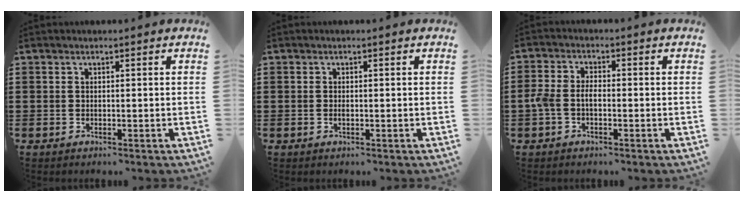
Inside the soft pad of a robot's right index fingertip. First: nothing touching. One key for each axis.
{"total": 0.6, "fx": -0.1, "fy": 0.1, "fz": 0.5, "tx": -0.012, "ty": -0.004, "tz": 0.000}
{"total": 3.3, "fx": -1.0, "fy": 1.8, "fz": 2.6, "tx": -0.069, "ty": -0.003, "tz": -0.026}